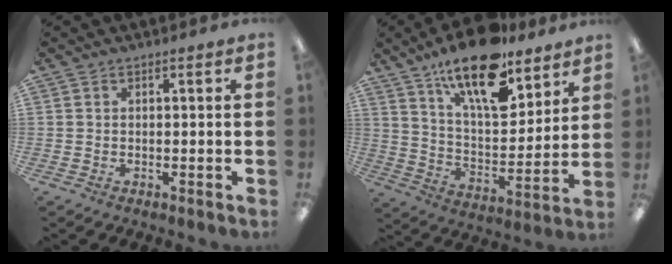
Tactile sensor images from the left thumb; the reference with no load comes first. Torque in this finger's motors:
{"motor_torque": [0.49, 0.60, 1.79, -0.98, 0.21]}